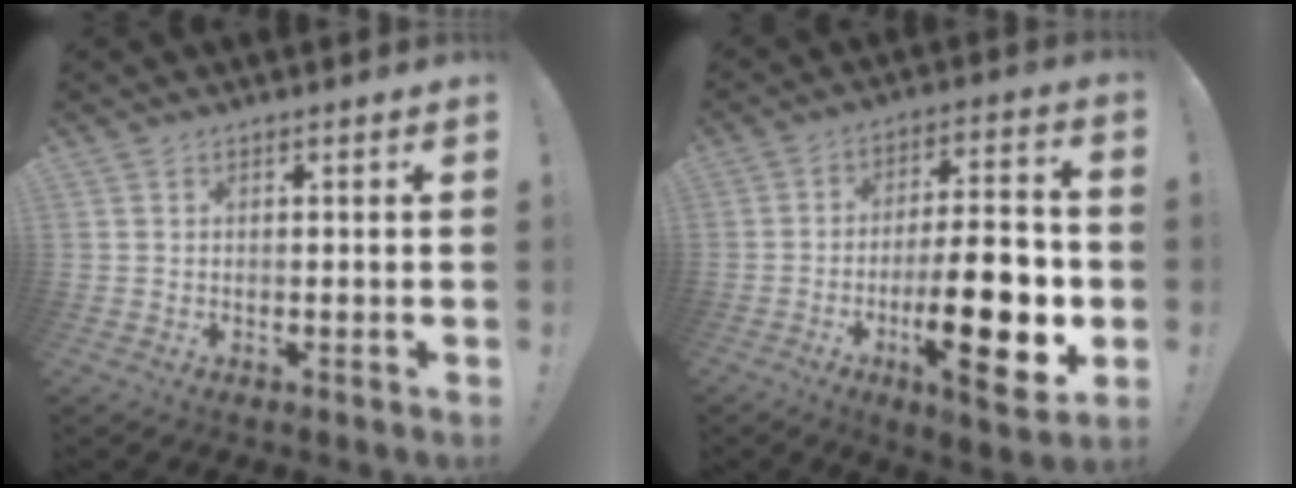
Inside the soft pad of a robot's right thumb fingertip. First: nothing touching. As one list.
[{"total": 21.7, "force": [-5.7, 6.9, 19.8], "torque": [-0.304, 0.018, -0.083]}]